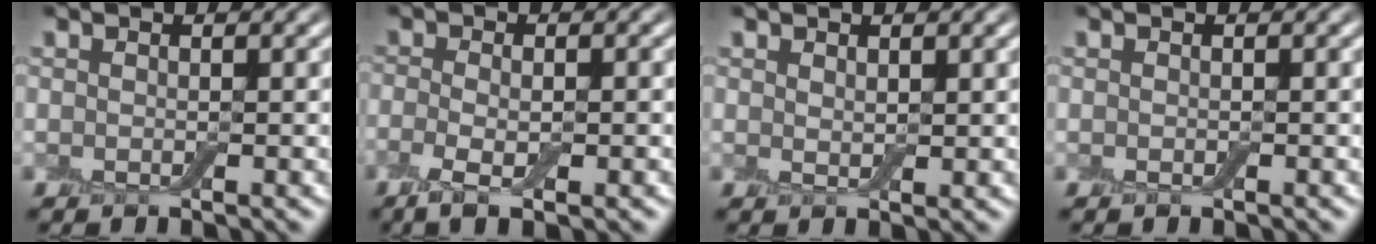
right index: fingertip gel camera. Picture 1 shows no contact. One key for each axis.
{"total": 4.0, "fx": -1.6, "fy": 1.5, "fz": 3.3, "tx": -0.061, "ty": -0.009, "tz": -0.027}
{"total": 0.8, "fx": 0.6, "fy": 0.4, "fz": 0.4, "tx": -0.010, "ty": -0.001, "tz": 0.013}
{"total": 0.0}